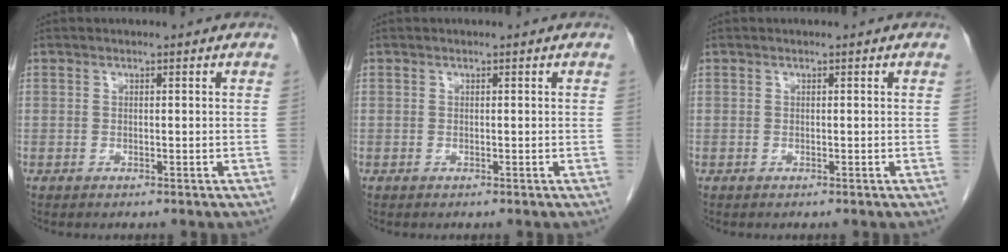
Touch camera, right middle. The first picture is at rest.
{"total": 0.0}
{"total": 0.0}